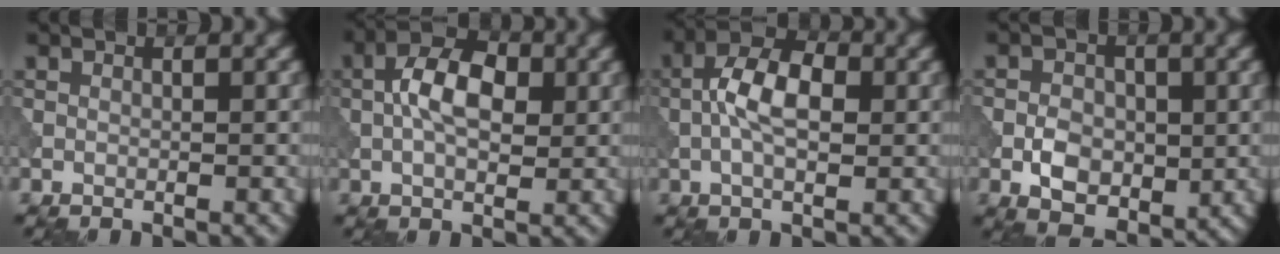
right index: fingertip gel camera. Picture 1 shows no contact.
{"total": 5.6, "force": [0.3, 3.1, 4.6], "torque": [-0.085, 0.007, -0.002]}
{"total": 5.5, "force": [-0.2, 2.8, 4.7], "torque": [-0.092, 0.007, -0.014]}
{"total": 4.4, "force": [-1.1, 3.0, 3.0], "torque": [-0.050, -0.002, -0.025]}